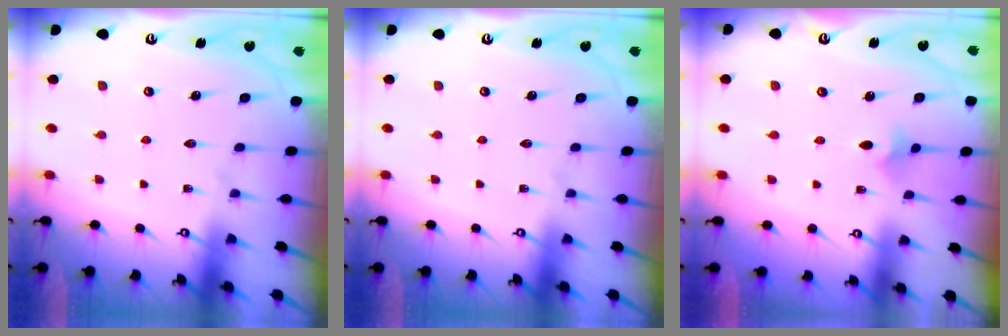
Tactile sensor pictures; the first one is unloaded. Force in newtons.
{"total": 0.0}
{"total": 3.9, "press": 3.8, "slide": 0.9}